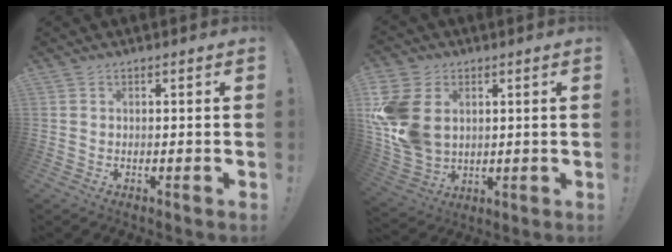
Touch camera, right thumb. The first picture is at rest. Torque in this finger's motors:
{"motor_torque": [1.54, 1.56, 1.09, 0.18, 0.14]}